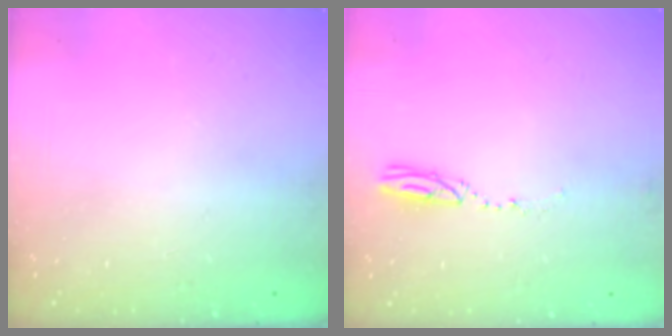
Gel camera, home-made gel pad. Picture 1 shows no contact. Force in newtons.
{"total": 3.2, "press": 3.2, "slide": 0.4}